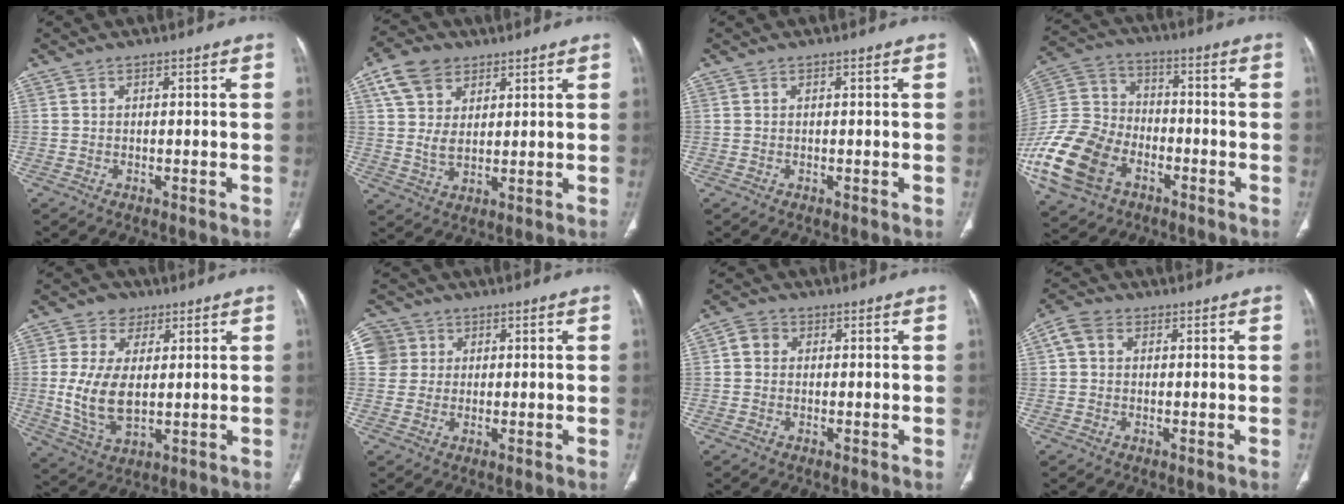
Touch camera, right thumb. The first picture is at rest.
{"total": 8.9, "force": [4.8, 5.9, 4.6], "torque": [-0.071, -0.014, 0.095]}
{"total": 0.0}
{"total": 19.7, "force": [-8.5, 13.4, 11.6], "torque": [-0.251, 0.037, -0.162]}
{"total": 12.1, "force": [1.5, 8.0, 9.0], "torque": [-0.160, -0.010, 0.033]}
{"total": 5.6, "force": [1.6, 5.3, 0.7], "torque": [0.004, 0.006, 0.032]}
{"total": 3.0, "force": [0.5, 2.6, 1.4], "torque": [-0.016, 0.006, 0.007]}
{"total": 4.1, "force": [1.1, 3.2, 2.3], "torque": [-0.045, 0.014, 0.018]}